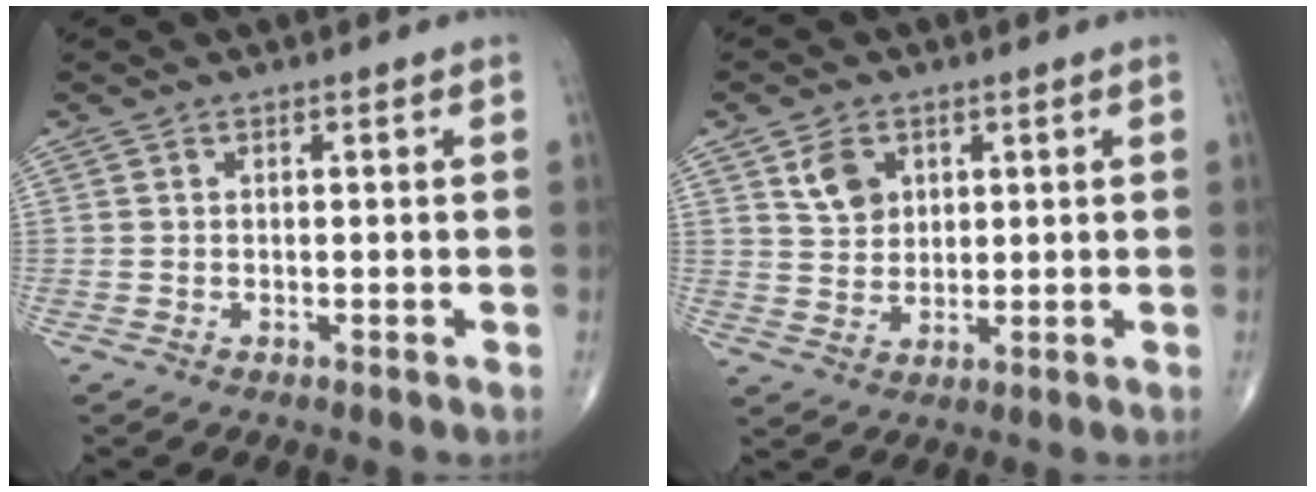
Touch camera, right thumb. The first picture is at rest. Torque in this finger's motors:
{"motor_torque": [-0.60, 0.68, 0.01, -0.03, 0.02]}